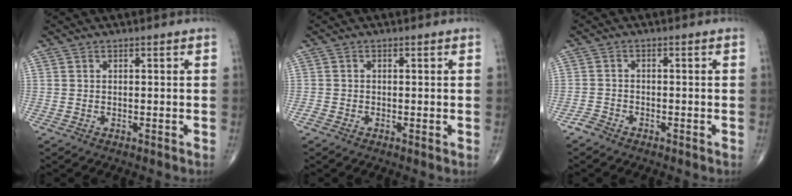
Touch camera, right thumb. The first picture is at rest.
{"total": 1.0, "force": [-0.4, 0.5, 0.8], "torque": [-0.016, -0.003, -0.014]}
{"total": 1.8, "force": [-1.5, 0.9, 0.3], "torque": [-0.007, 0.003, -0.033]}